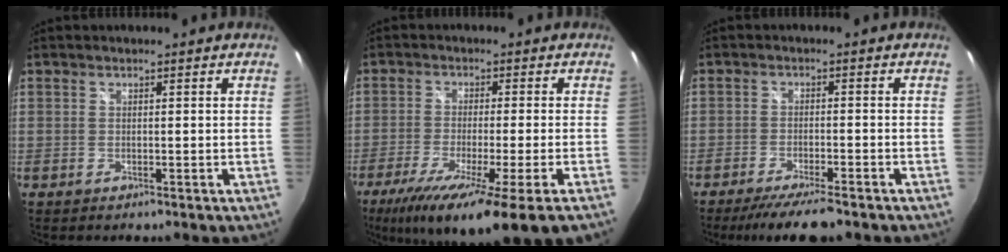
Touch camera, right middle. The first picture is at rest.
{"total": 16.0, "force": [-10.4, -0.5, 12.1], "torque": [-0.223, -0.064, -0.166]}
{"total": 8.7, "force": [-7.1, 1.1, 4.8], "torque": [-0.107, -0.026, -0.116]}